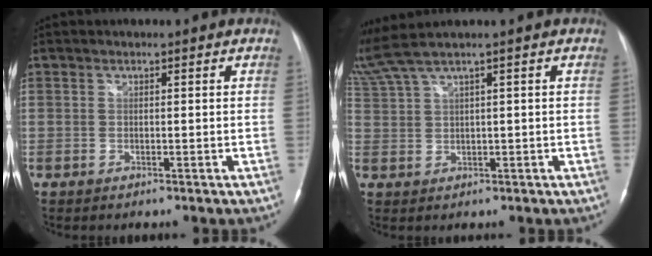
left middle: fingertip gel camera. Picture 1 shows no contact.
{"total": 4.9, "force": [3.5, -0.8, 3.3], "torque": [-0.089, 0.027, 0.083]}